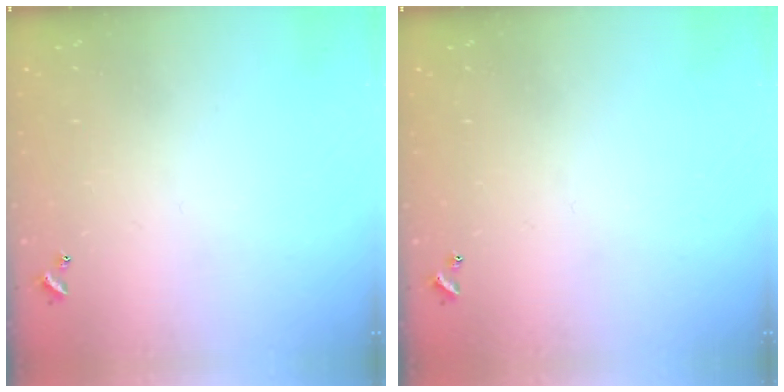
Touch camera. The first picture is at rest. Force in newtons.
{"total": 0.0}